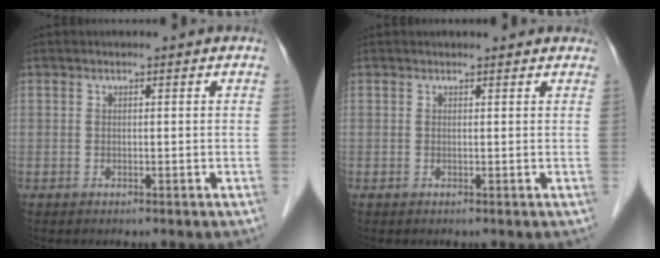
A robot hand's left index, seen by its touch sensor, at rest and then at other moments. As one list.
[{"total": 3.0, "force": [2.7, 1.1, 0.7], "torque": [-0.007, 0.018, 0.022]}]